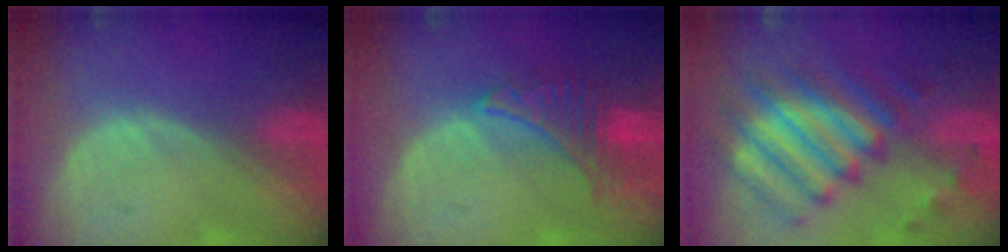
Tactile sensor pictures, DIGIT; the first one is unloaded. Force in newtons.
{"total": 5.5, "press": 5.5, "slide": 0.4}
{"total": 10.9, "press": 10.4, "slide": 3.4}